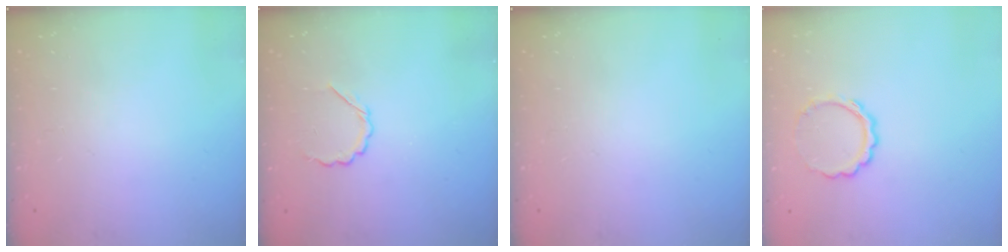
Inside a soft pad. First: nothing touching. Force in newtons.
{"total": 4.2, "press": 4.0, "slide": 1.4}
{"total": 0.0}
{"total": 6.6, "press": 6.6, "slide": 0.6}